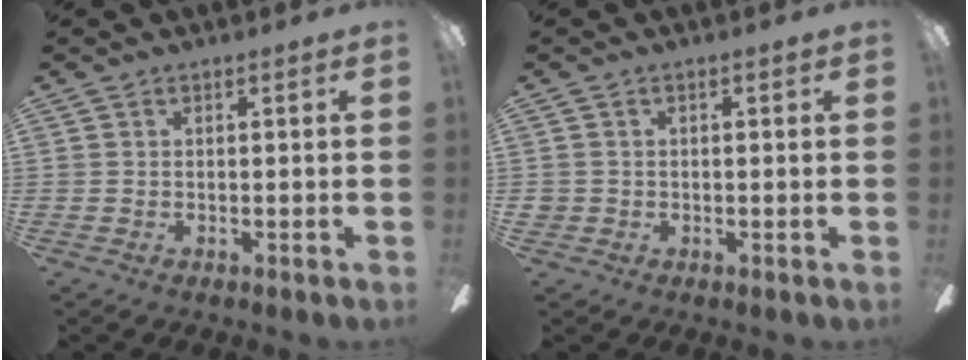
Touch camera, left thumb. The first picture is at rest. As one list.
[{"total": 1.5, "force": [-0.3, 1.4, 0.3], "torque": [-0.005, 0.006, -0.009]}]